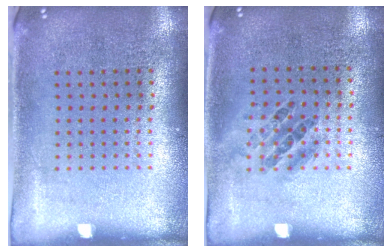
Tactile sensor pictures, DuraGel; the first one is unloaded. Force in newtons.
{"total": 0.9, "press": 0.7, "slide": 0.6}